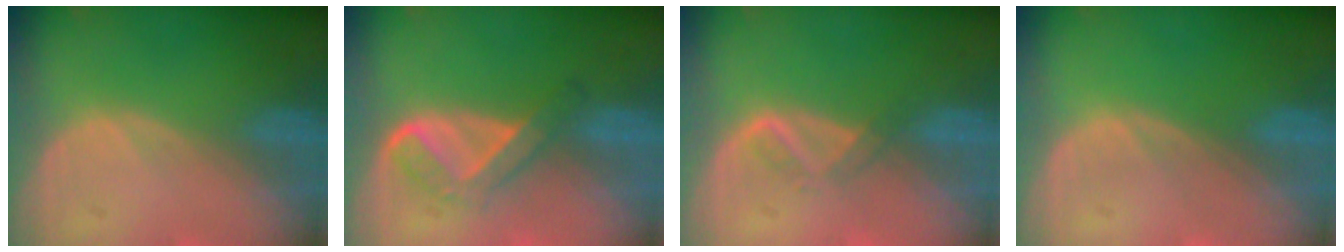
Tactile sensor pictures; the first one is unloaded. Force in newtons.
{"total": 5.5, "press": 4.6, "slide": 3.0}
{"total": 2.1, "press": 2.0, "slide": 0.6}
{"total": 0.0}